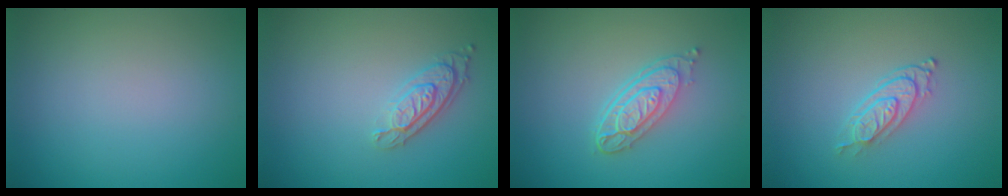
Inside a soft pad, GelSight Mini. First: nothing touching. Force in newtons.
{"total": 3.0, "press": 2.3, "slide": 1.9}
{"total": 4.0, "press": 2.9, "slide": 2.7}
{"total": 2.8, "press": 2.2, "slide": 1.7}